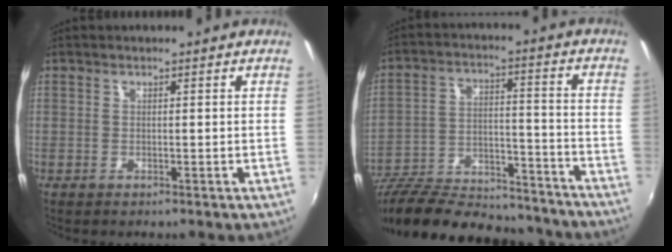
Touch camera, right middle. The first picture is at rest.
{"total": 29.7, "force": [-24.6, 9.5, 13.6], "torque": [-0.250, -0.003, -0.347]}